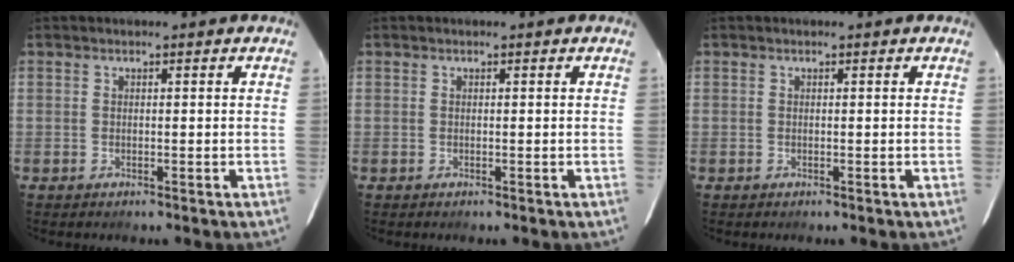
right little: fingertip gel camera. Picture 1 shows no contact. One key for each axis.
{"total": 0.0}
{"total": 0.0}